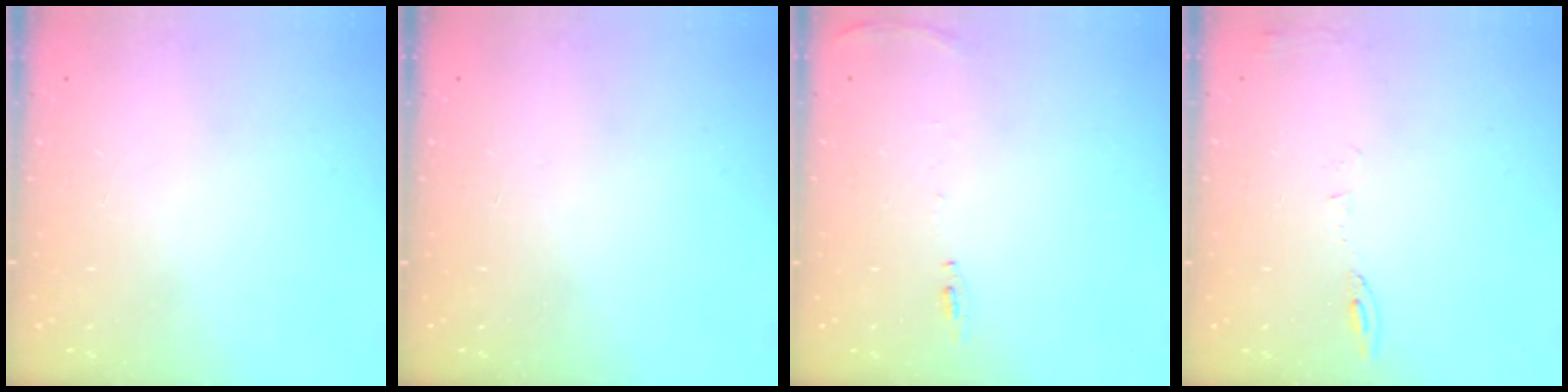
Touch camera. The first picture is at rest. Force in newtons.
{"total": 0.0}
{"total": 6.1, "press": 6.0, "slide": 0.9}
{"total": 6.2, "press": 6.2, "slide": 0.9}